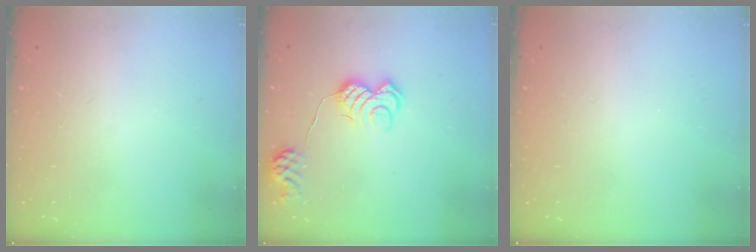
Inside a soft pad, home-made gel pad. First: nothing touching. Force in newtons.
{"total": 11.1, "press": 11.0, "slide": 0.7}
{"total": 0.0}